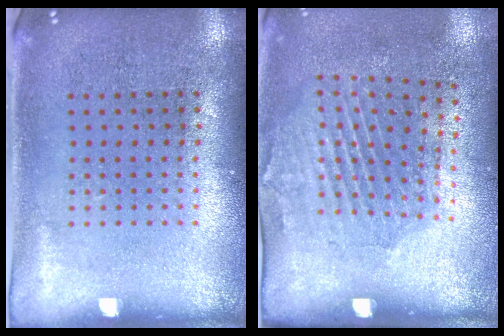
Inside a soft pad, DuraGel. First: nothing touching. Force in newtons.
{"total": 2.0, "press": 1.2, "slide": 1.6}